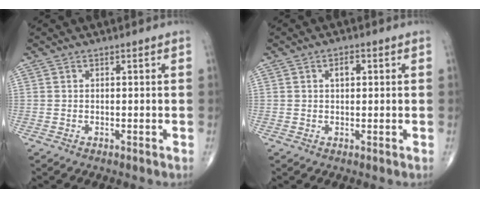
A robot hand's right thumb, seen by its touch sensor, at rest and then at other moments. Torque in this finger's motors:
{"motor_torque": [0.08, 0.82, 0.30, 0.38, 0.02]}